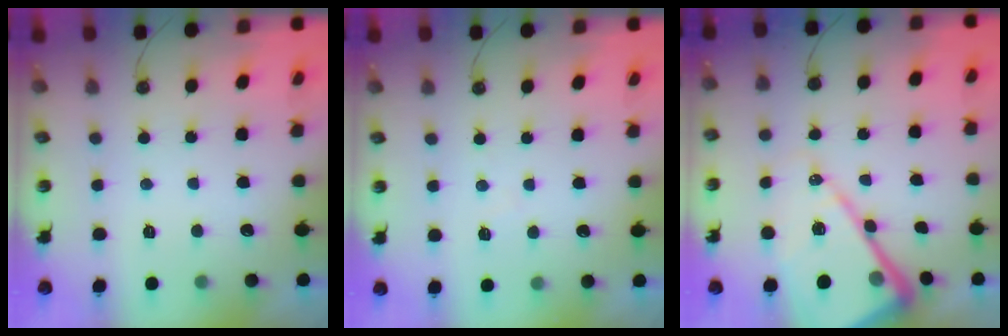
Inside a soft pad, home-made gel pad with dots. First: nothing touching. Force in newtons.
{"total": 5.1, "press": 5.0, "slide": 0.7}
{"total": 17.9, "press": 17.8, "slide": 1.8}